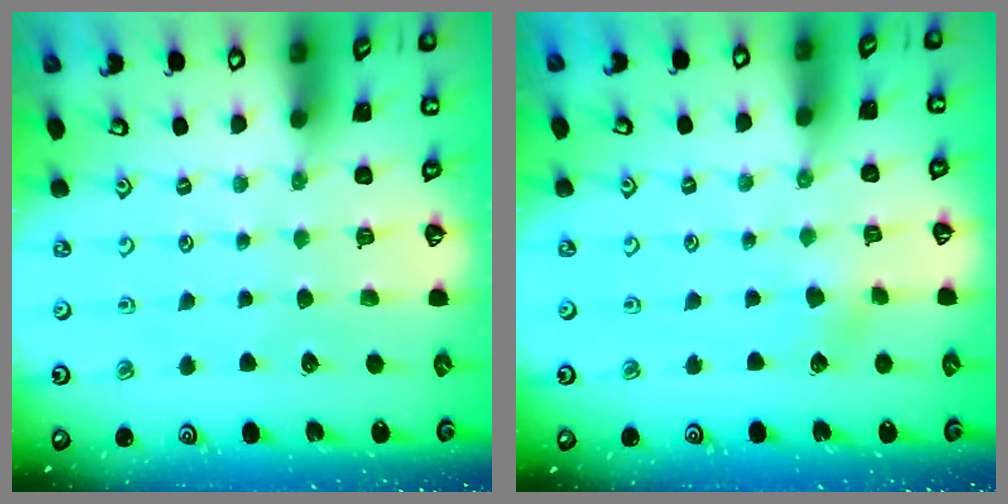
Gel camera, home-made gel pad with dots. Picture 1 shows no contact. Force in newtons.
{"total": 1.8, "press": 1.8, "slide": 0.2}